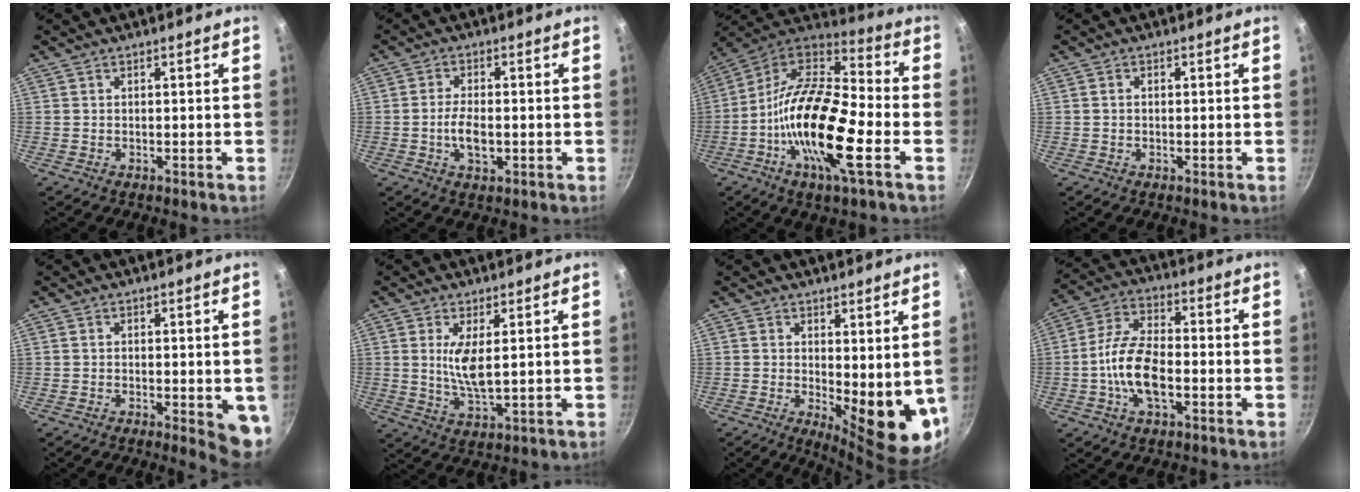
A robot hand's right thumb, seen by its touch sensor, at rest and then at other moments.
{"total": 4.8, "force": [-0.9, 2.3, 4.1], "torque": [-0.081, 0.007, -0.020]}
{"total": 22.3, "force": [-6.4, 7.6, 19.9], "torque": [-0.364, 0.036, -0.143]}
{"total": 0.6, "force": [-0.1, 0.5, 0.2], "torque": [-0.004, 0.006, -0.003]}
{"total": 5.1, "force": [-0.8, 1.8, 4.7], "torque": [-0.047, -0.005, -0.009]}
{"total": 5.9, "force": [1.4, 1.7, 5.5], "torque": [-0.110, -0.021, 0.032]}
{"total": 11.2, "force": [1.2, 4.4, 10.2], "torque": [-0.111, -0.027, 0.027]}
{"total": 11.1, "force": [-2.6, 5.3, 9.4], "torque": [-0.178, 0.030, -0.062]}